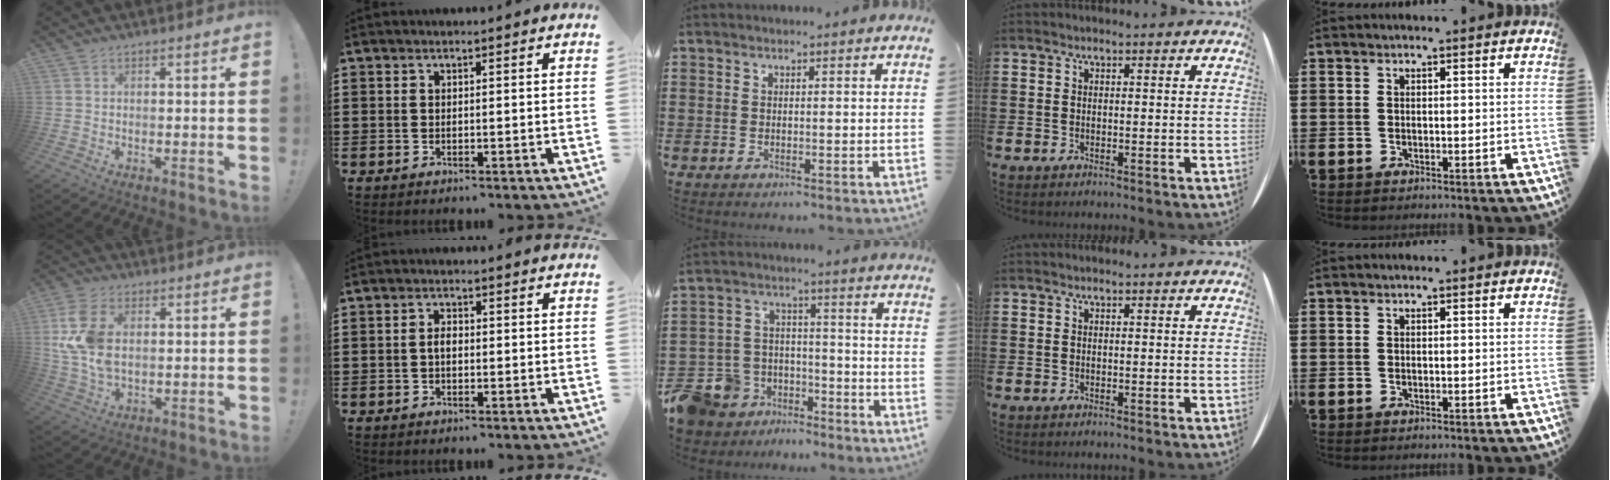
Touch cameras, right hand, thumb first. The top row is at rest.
{"thumb": {"total": 12.4, "force": [2.2, 8.0, 9.2], "torque": [-0.191, -0.003, 0.042]}, "index": {"total": 1.8, "force": [-0.2, 1.0, 1.5], "torque": [-0.029, 0.004, -0.005]}, "middle": {"total": 9.2, "force": [-7.5, 5.2, 0.8], "torque": [-0.057, 0.021, -0.150]}}